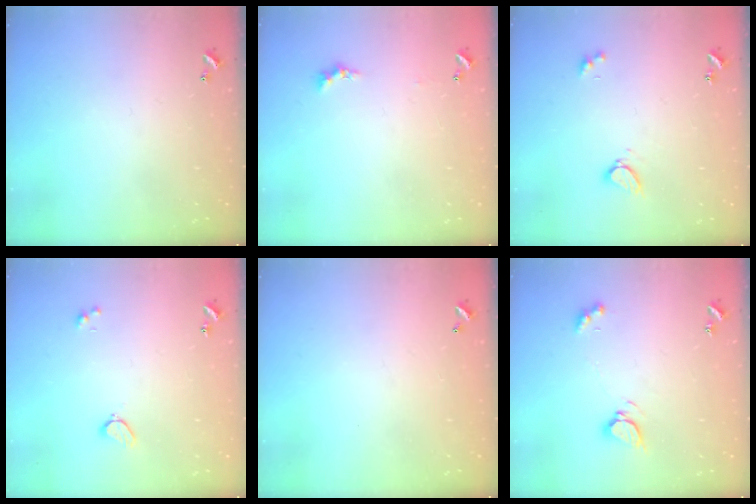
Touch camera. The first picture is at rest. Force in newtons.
{"total": 0.6, "press": 0.4, "slide": 0.5}
{"total": 3.1, "press": 3.1, "slide": 0.3}
{"total": 2.0, "press": 1.9, "slide": 0.6}
{"total": 2.9, "press": 2.9, "slide": 0.1}
{"total": 4.3, "press": 4.2, "slide": 0.4}